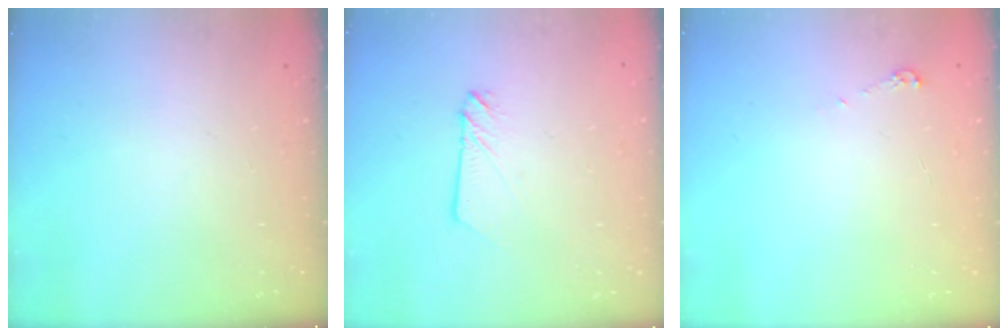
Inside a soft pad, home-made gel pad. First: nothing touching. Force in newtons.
{"total": 2.5, "press": 2.5, "slide": 0.3}
{"total": 5.1, "press": 5.0, "slide": 0.6}